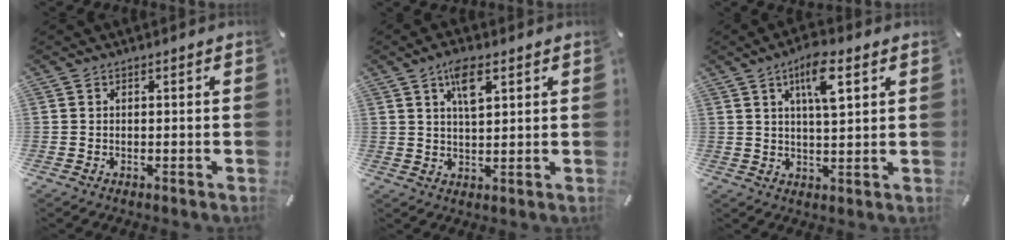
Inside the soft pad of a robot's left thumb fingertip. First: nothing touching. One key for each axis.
{"total": 8.0, "fx": 4.0, "fy": 3.5, "fz": 5.9, "tx": -0.102, "ty": -0.007, "tz": 0.068}
{"total": 8.1, "fx": 3.9, "fy": 2.3, "fz": 6.8, "tx": -0.117, "ty": -0.003, "tz": 0.061}